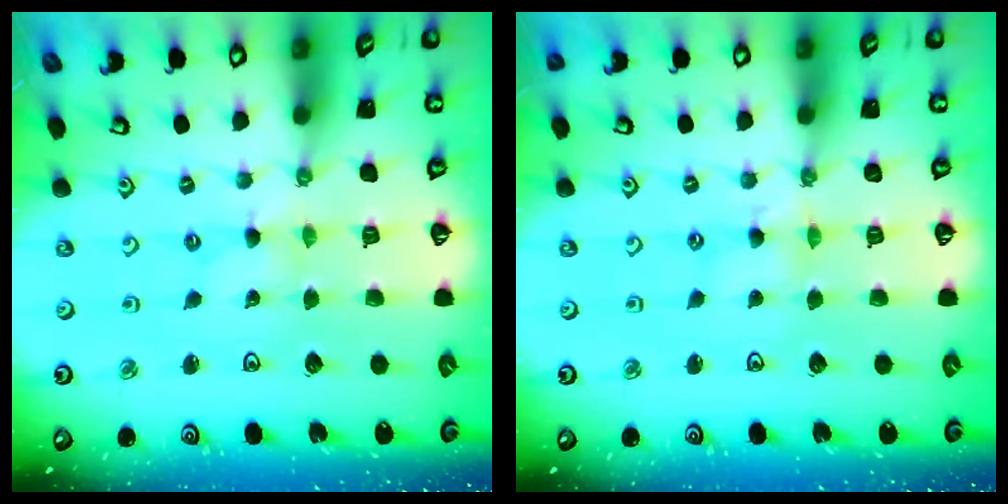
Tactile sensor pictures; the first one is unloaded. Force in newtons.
{"total": 0.7, "press": 0.6, "slide": 0.2}